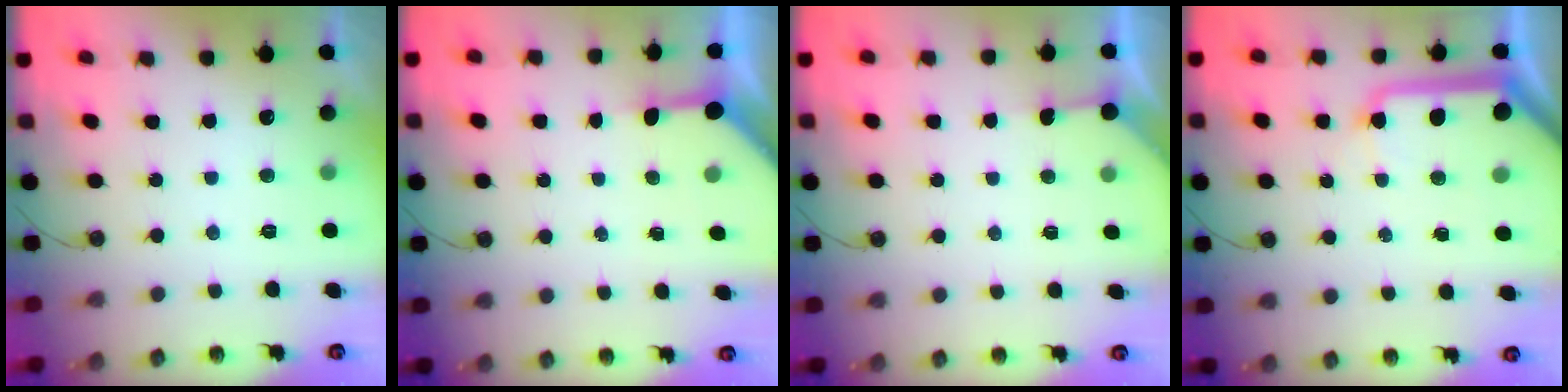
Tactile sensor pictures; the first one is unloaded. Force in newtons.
{"total": 3.7, "press": 3.6, "slide": 0.3}
{"total": 3.5, "press": 3.5, "slide": 0.3}
{"total": 14.9, "press": 14.8, "slide": 1.8}